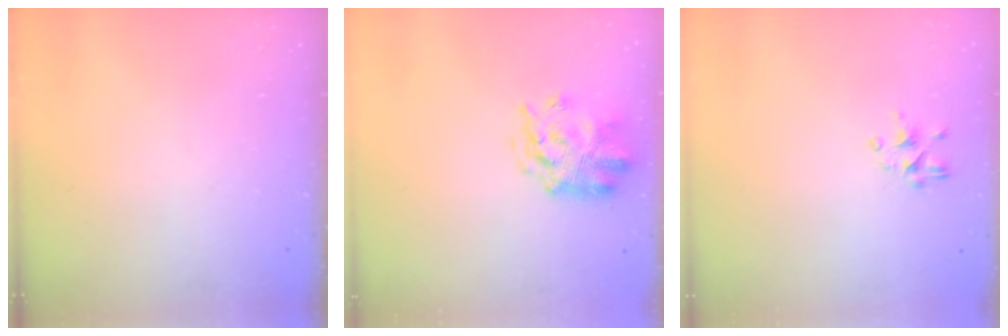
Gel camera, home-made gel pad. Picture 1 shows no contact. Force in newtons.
{"total": 3.6, "press": 3.2, "slide": 1.5}
{"total": 2.3, "press": 2.1, "slide": 0.7}